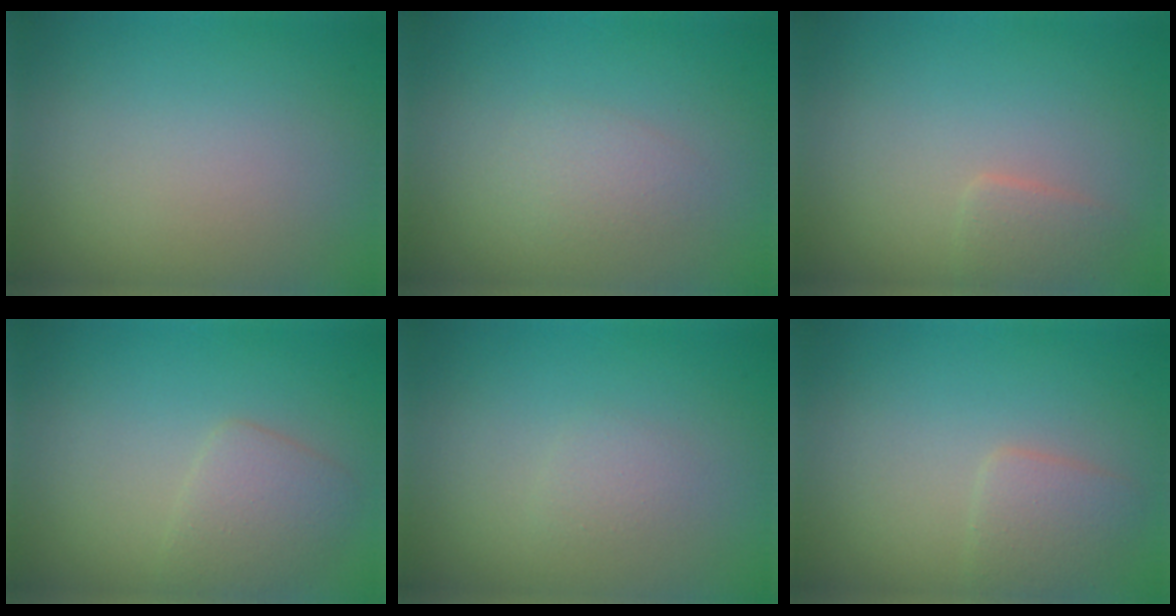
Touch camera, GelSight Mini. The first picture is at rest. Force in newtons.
{"total": 1.4, "press": 1.4, "slide": 0.0}
{"total": 1.5, "press": 1.5, "slide": 0.1}
{"total": 2.5, "press": 2.5, "slide": 0.2}
{"total": 0.9, "press": 0.9, "slide": 0.0}
{"total": 2.2, "press": 2.2, "slide": 0.1}